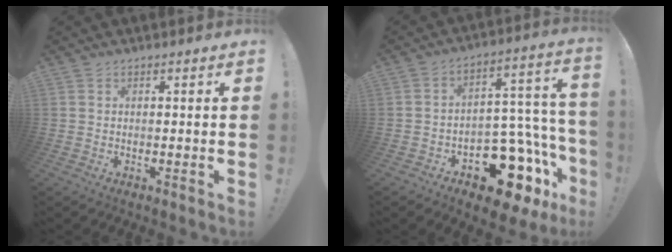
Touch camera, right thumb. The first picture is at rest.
{"total": 17.3, "force": [-10.2, 9.7, 10.0], "torque": [-0.095, 0.059, -0.156]}